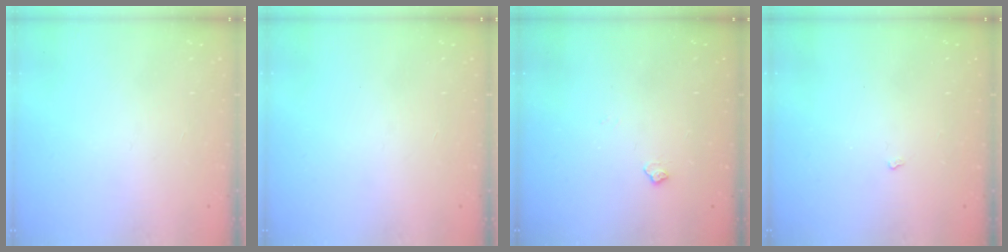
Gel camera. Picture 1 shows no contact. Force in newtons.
{"total": 0.0}
{"total": 3.9, "press": 3.9, "slide": 0.7}
{"total": 2.4, "press": 2.3, "slide": 0.4}